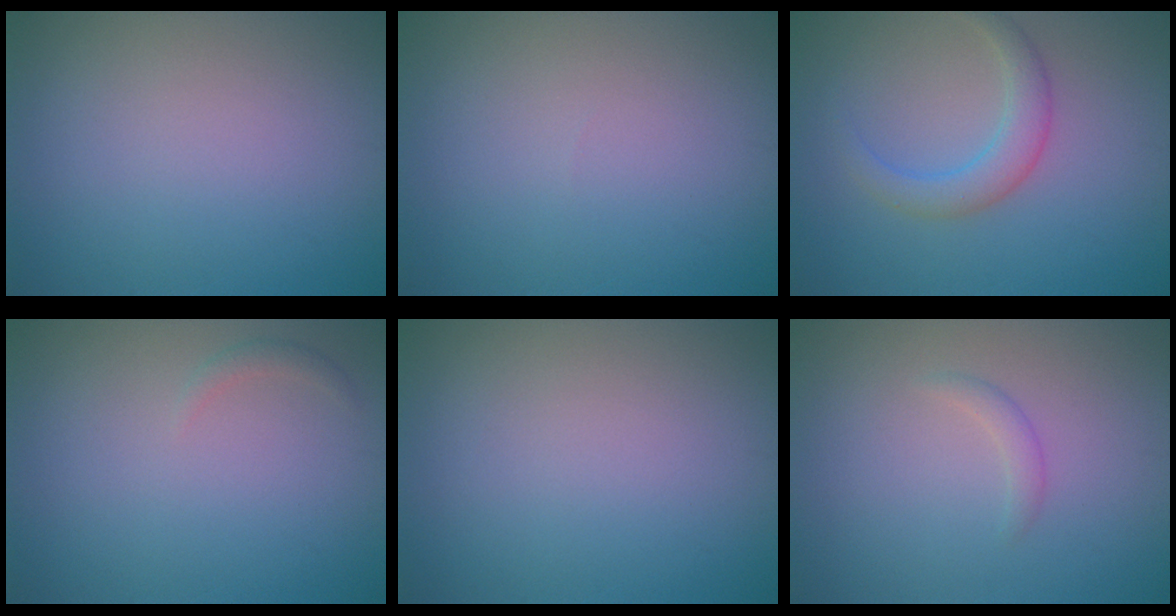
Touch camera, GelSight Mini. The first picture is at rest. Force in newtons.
{"total": 0.0}
{"total": 2.8, "press": 2.8, "slide": 0.2}
{"total": 0.7, "press": 0.7, "slide": 0.0}
{"total": 0.0}
{"total": 1.0, "press": 1.0, "slide": 0.0}